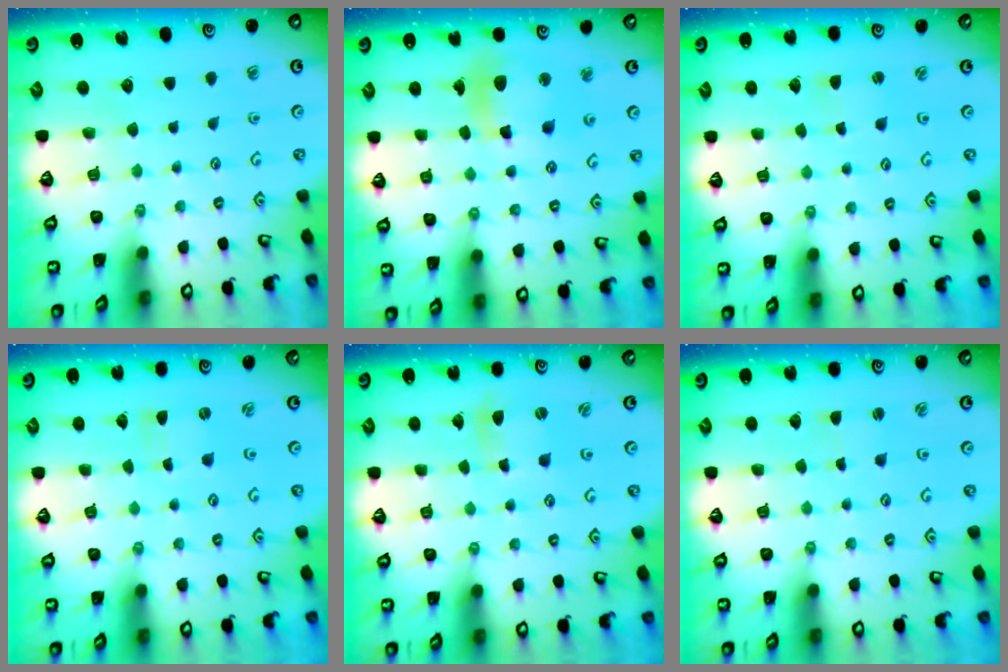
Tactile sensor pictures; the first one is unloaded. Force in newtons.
{"total": 12.0, "press": 11.9, "slide": 1.6}
{"total": 1.6, "press": 1.6, "slide": 0.2}
{"total": 0.0}
{"total": 2.6, "press": 2.6, "slide": 0.3}
{"total": 0.9, "press": 0.9, "slide": 0.2}